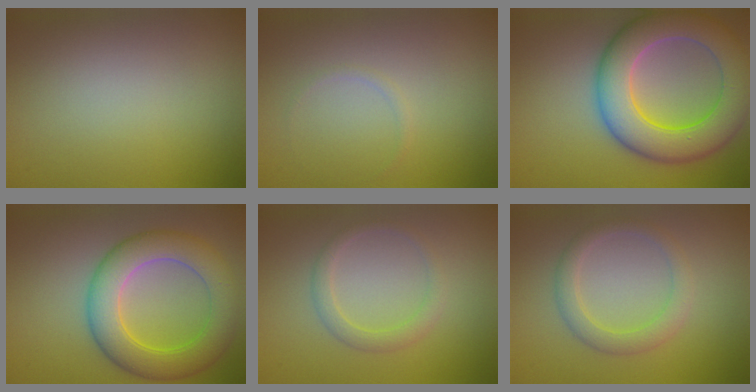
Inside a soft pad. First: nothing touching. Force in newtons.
{"total": 0.5, "press": 0.5, "slide": 0.1}
{"total": 10.1, "press": 10.1, "slide": 0.5}
{"total": 7.4, "press": 7.4, "slide": 0.5}
{"total": 1.9, "press": 1.9, "slide": 0.1}
{"total": 2.8, "press": 2.8, "slide": 0.2}